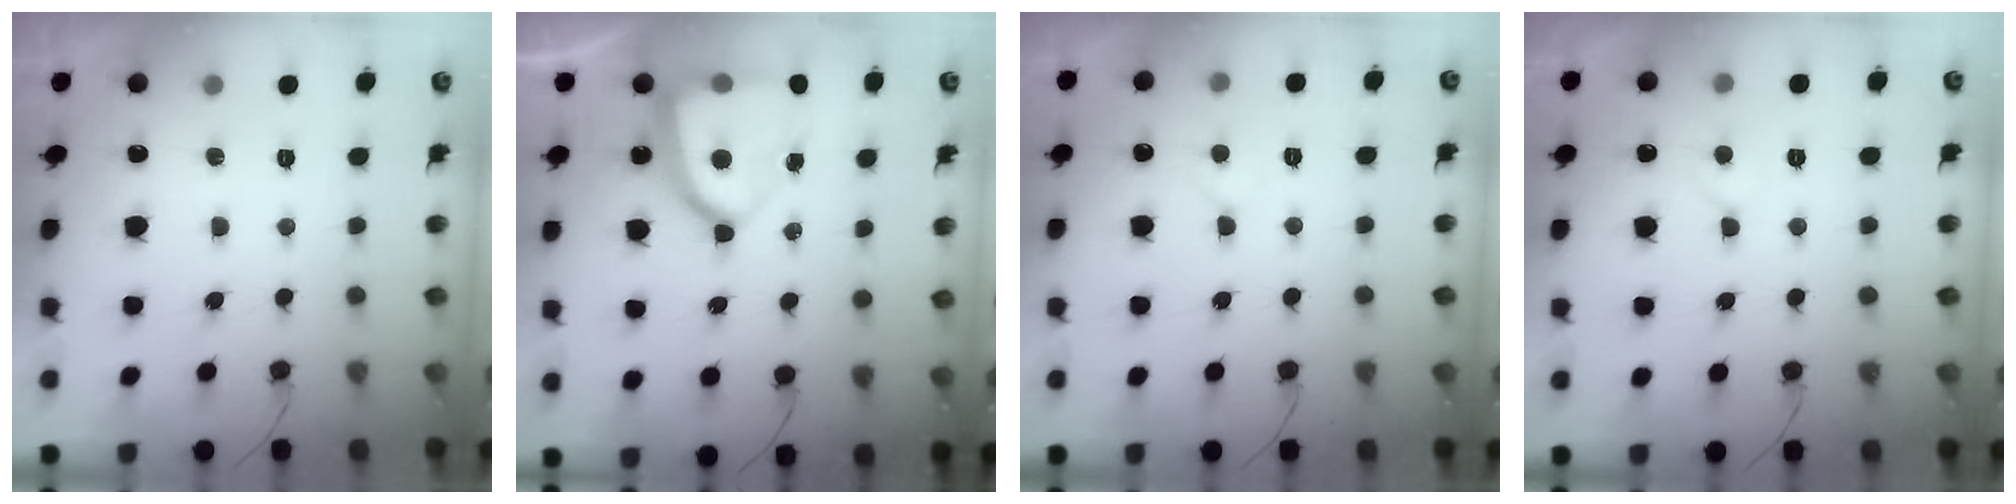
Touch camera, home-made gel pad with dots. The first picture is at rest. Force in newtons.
{"total": 17.0, "press": 16.9, "slide": 1.8}
{"total": 3.2, "press": 3.2, "slide": 0.4}
{"total": 4.3, "press": 4.3, "slide": 0.4}